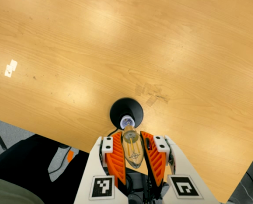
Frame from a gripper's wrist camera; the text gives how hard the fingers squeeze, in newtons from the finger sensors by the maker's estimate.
{"total": 21.9, "left": 24.4, "right": 19.3}